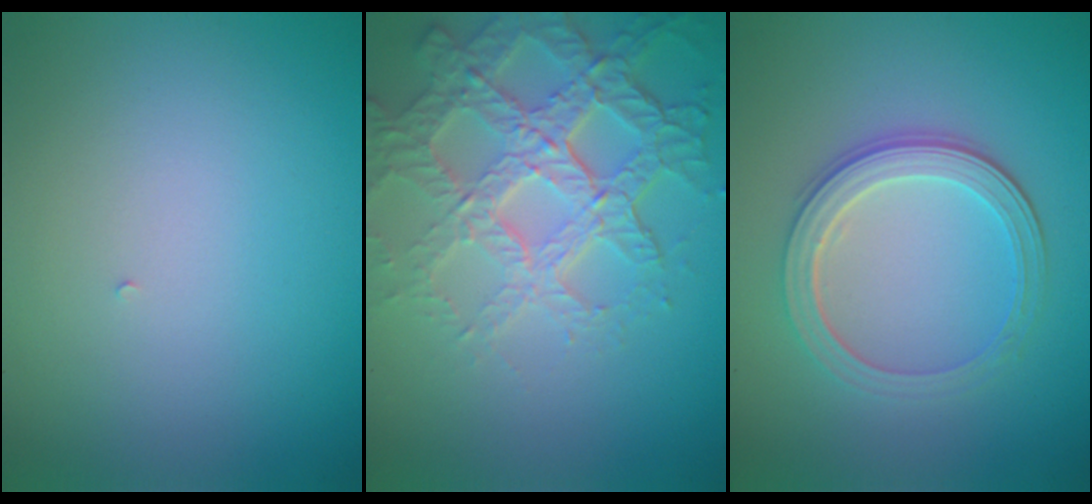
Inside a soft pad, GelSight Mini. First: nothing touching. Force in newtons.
{"total": 7.3, "press": 5.2, "slide": 5.2}
{"total": 3.9, "press": 3.3, "slide": 2.0}